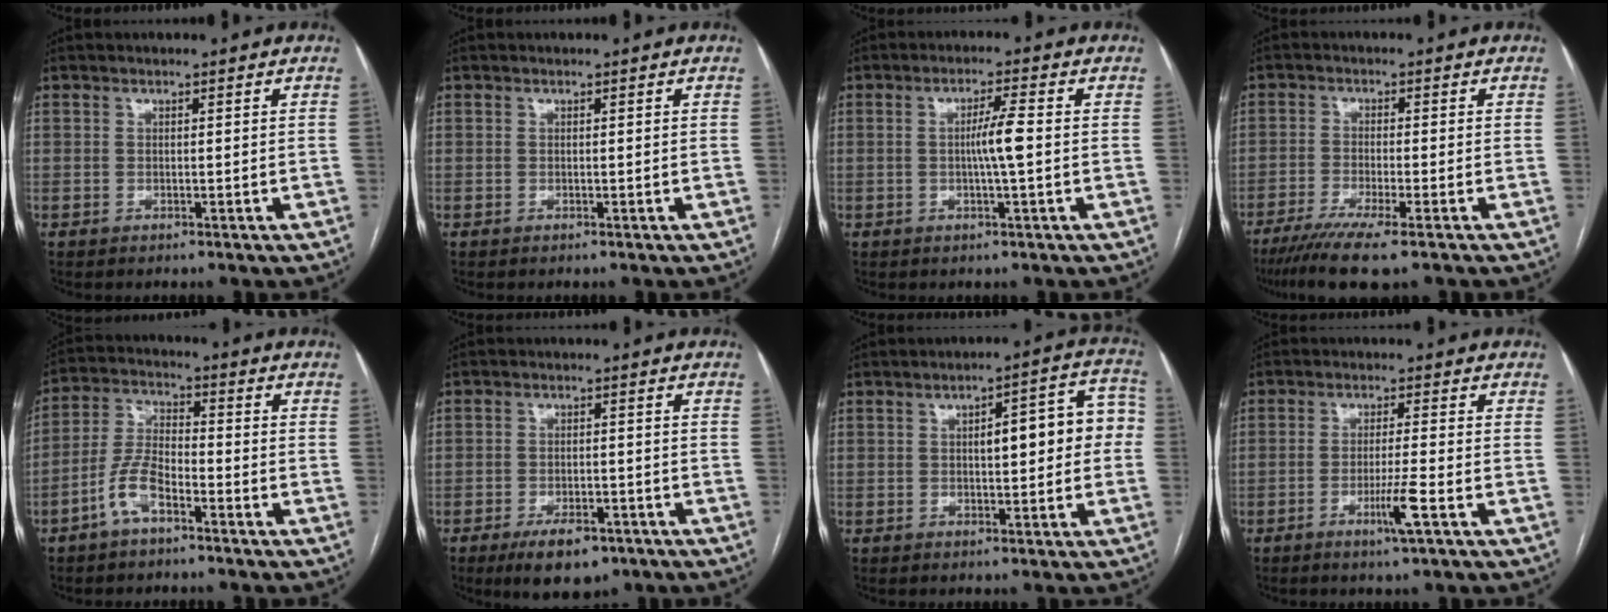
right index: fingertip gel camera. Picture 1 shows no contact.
{"total": 0.0}
{"total": 4.4, "force": [-0.2, -0.3, 4.4], "torque": [-0.078, 0.000, -0.004]}
{"total": 8.7, "force": [-6.4, 0.0, 6.0], "torque": [-0.097, -0.022, -0.102]}
{"total": 7.1, "force": [-3.9, 3.0, 5.2], "torque": [-0.115, 0.014, -0.076]}
{"total": 7.5, "force": [-4.9, 3.3, 4.6], "torque": [-0.073, -0.004, -0.073]}
{"total": 9.3, "force": [0.5, 2.9, 8.9], "torque": [-0.109, 0.041, 0.005]}
{"total": 4.8, "force": [-2.1, -0.5, 4.3], "torque": [-0.079, -0.011, -0.039]}